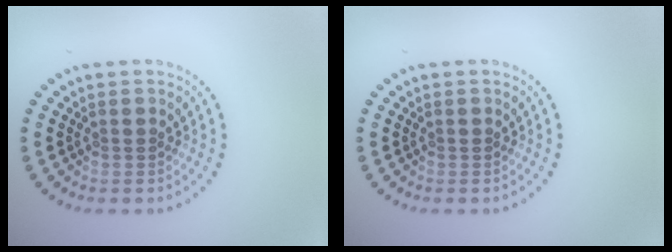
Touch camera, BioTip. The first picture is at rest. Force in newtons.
{"total": 0.0}